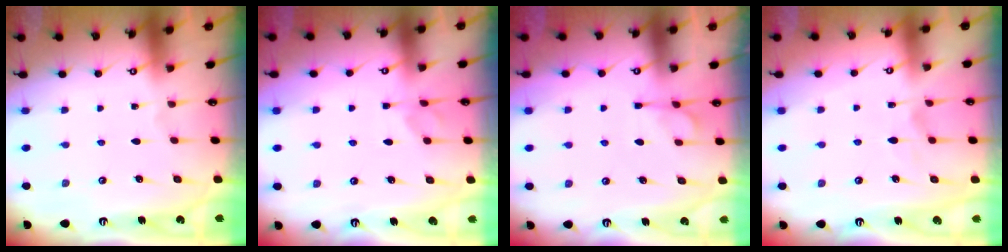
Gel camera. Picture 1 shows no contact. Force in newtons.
{"total": 0.9, "press": 0.7, "slide": 0.6}
{"total": 5.6, "press": 5.4, "slide": 1.4}
{"total": 1.7, "press": 1.2, "slide": 1.2}